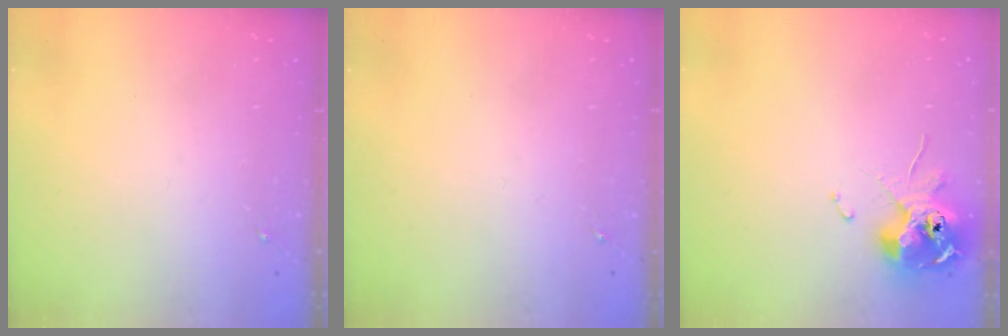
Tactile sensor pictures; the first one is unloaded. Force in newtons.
{"total": 0.0}
{"total": 10.8, "press": 10.7, "slide": 1.7}